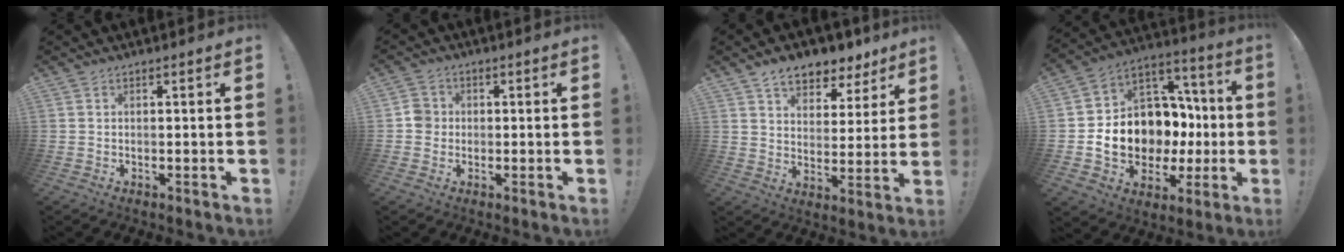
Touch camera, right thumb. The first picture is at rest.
{"total": 4.6, "force": [-0.4, 4.3, 1.5], "torque": [-0.018, 0.012, -0.005]}
{"total": 10.0, "force": [7.5, 5.4, 3.8], "torque": [-0.058, -0.052, 0.138]}
{"total": 15.0, "force": [-2.2, 12.2, 8.4], "torque": [-0.120, 0.003, -0.012]}